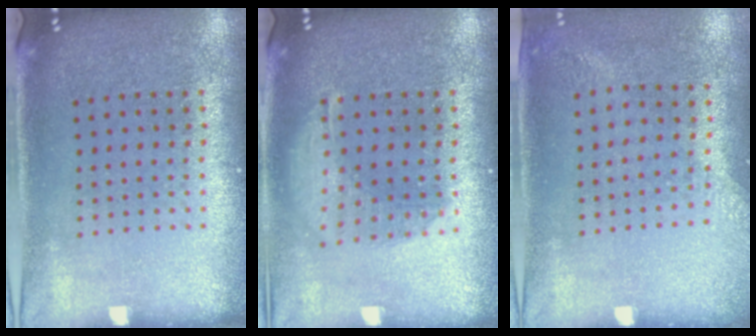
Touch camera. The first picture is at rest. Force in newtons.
{"total": 1.5, "press": 1.3, "slide": 0.7}
{"total": 1.4, "press": 1.1, "slide": 0.9}